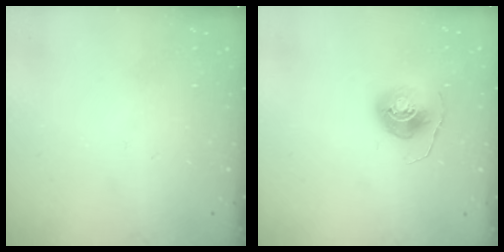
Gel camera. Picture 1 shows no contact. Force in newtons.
{"total": 7.3, "press": 7.3, "slide": 0.1}